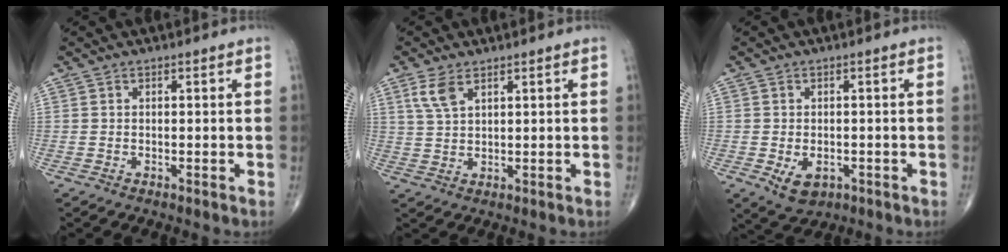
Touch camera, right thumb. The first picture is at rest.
{"total": 4.3, "force": [2.4, 2.0, 3.0], "torque": [-0.066, 0.000, 0.057]}
{"total": 4.9, "force": [-1.6, 3.4, 3.2], "torque": [-0.046, 0.001, -0.013]}